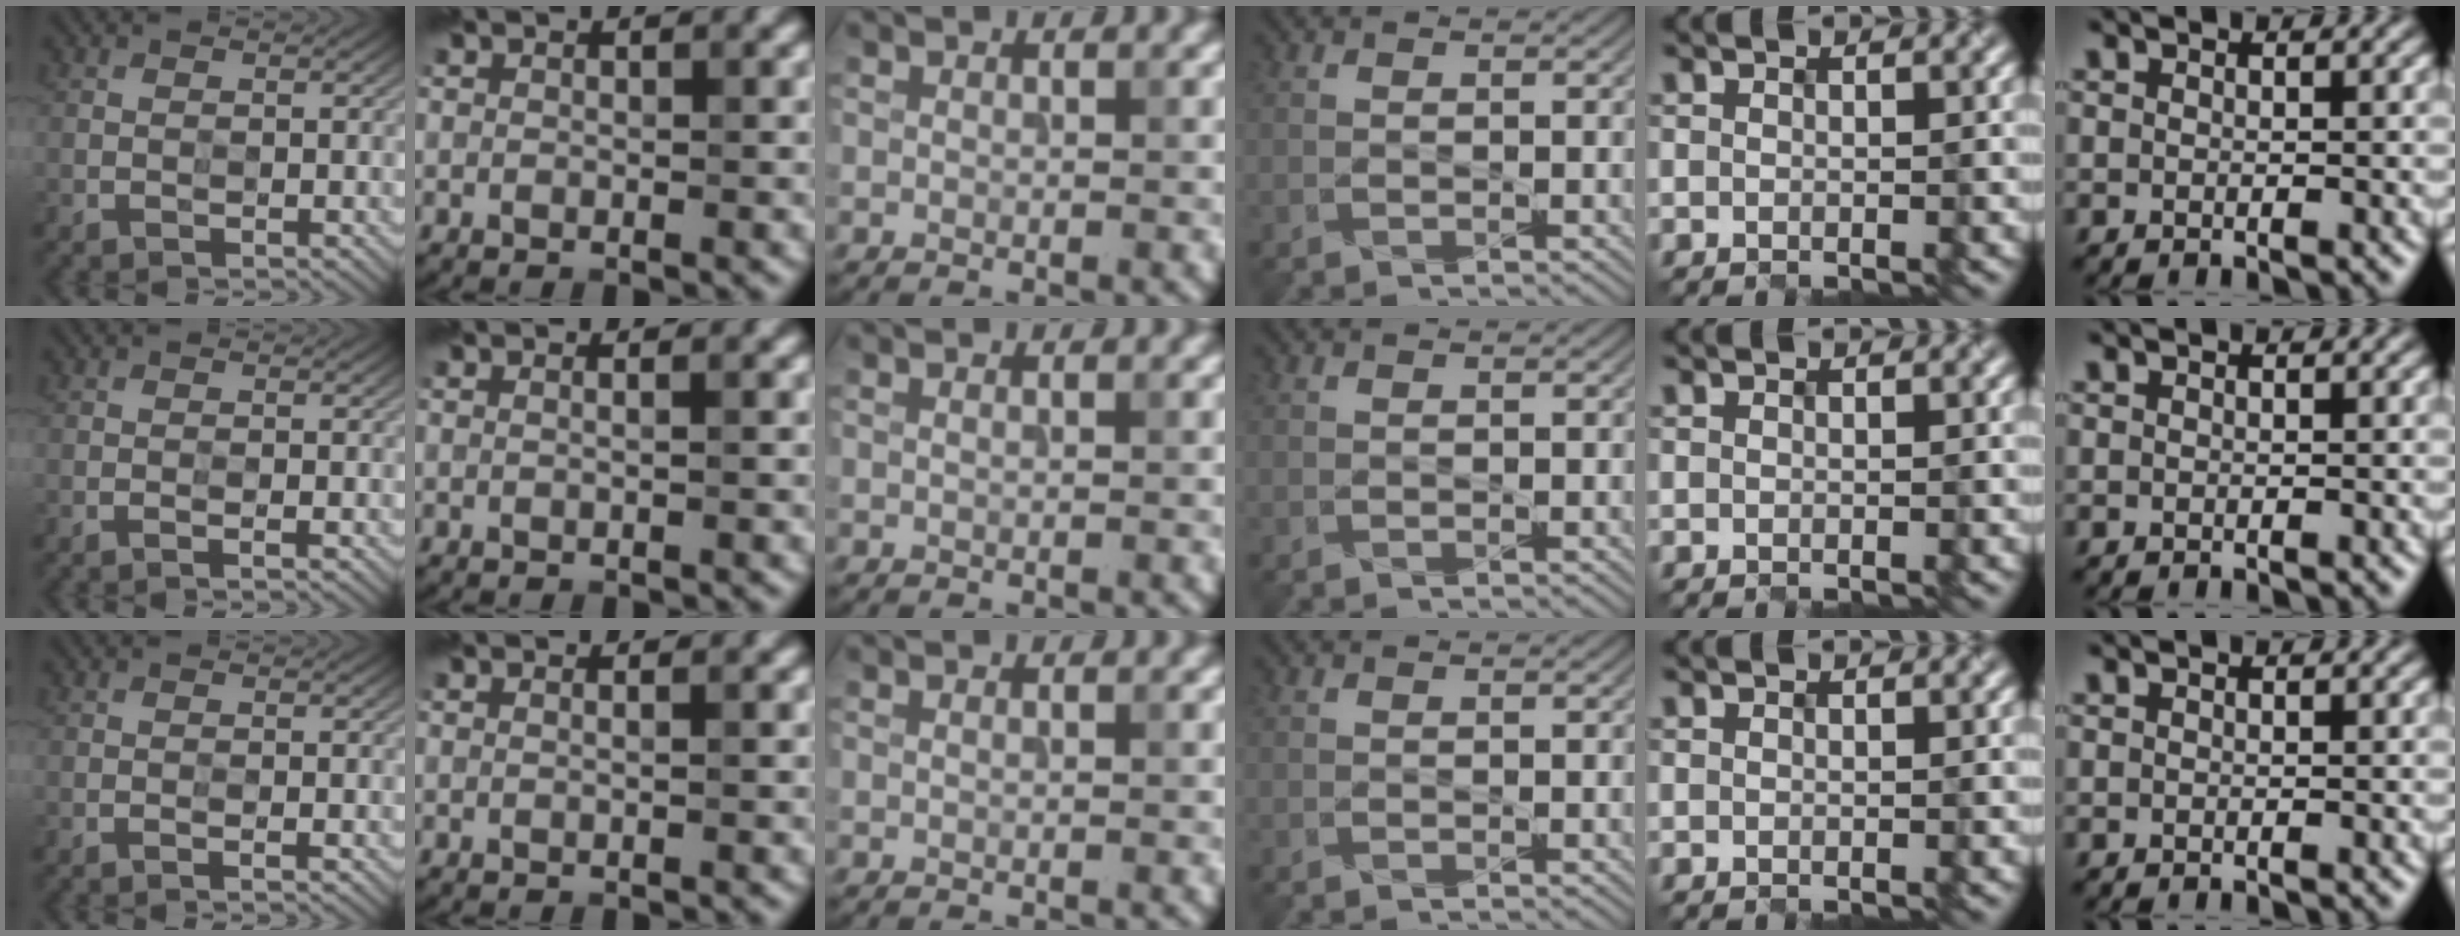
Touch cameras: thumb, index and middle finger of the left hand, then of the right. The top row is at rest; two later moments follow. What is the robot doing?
{"motion": "insert", "object": "drawer"}